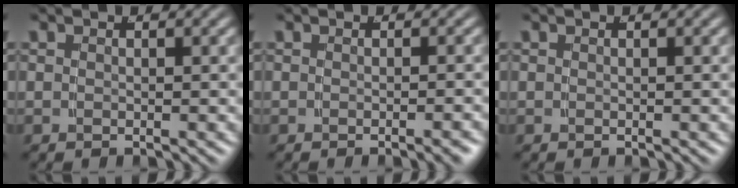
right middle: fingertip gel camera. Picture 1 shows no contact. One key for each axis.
{"total": 1.1, "fx": -0.9, "fy": 0.0, "fz": 0.7, "tx": -0.007, "ty": 0.004, "tz": -0.016}
{"total": 0.0}